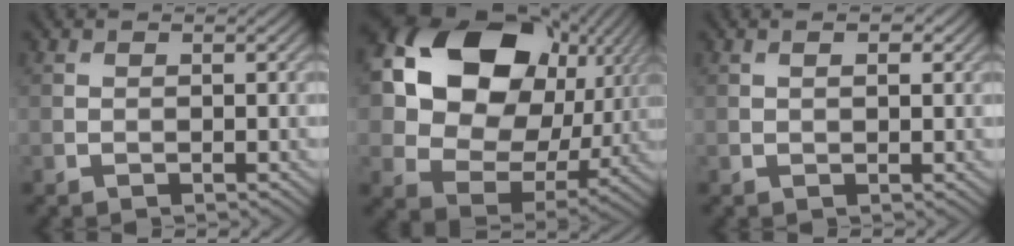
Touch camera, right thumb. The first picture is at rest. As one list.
[{"total": 19.1, "force": [5.7, 14.3, 11.3], "torque": [-0.246, 0.021, 0.116]}, {"total": 1.7, "force": [0.7, 0.7, 1.3], "torque": [-0.013, -0.010, 0.011]}]